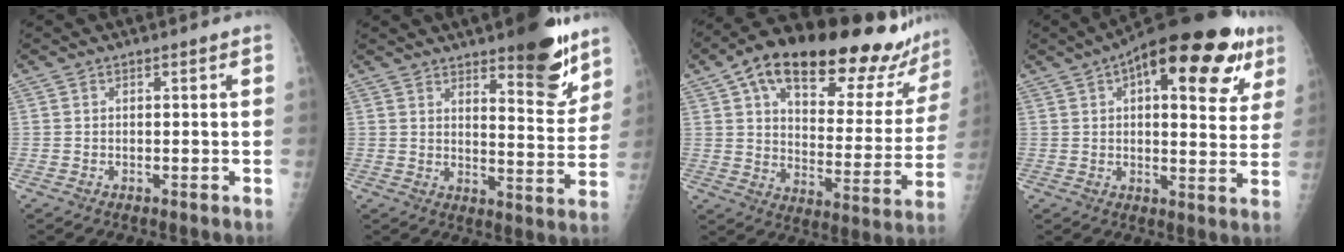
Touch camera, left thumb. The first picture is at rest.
{"total": 13.9, "force": [9.5, 4.2, 9.2], "torque": [-0.085, -0.067, 0.138]}
{"total": 29.7, "force": [21.0, 10.7, 18.0], "torque": [-0.229, -0.055, 0.296]}
{"total": 24.4, "force": [11.2, 9.8, 19.3], "torque": [-0.246, 0.005, 0.150]}